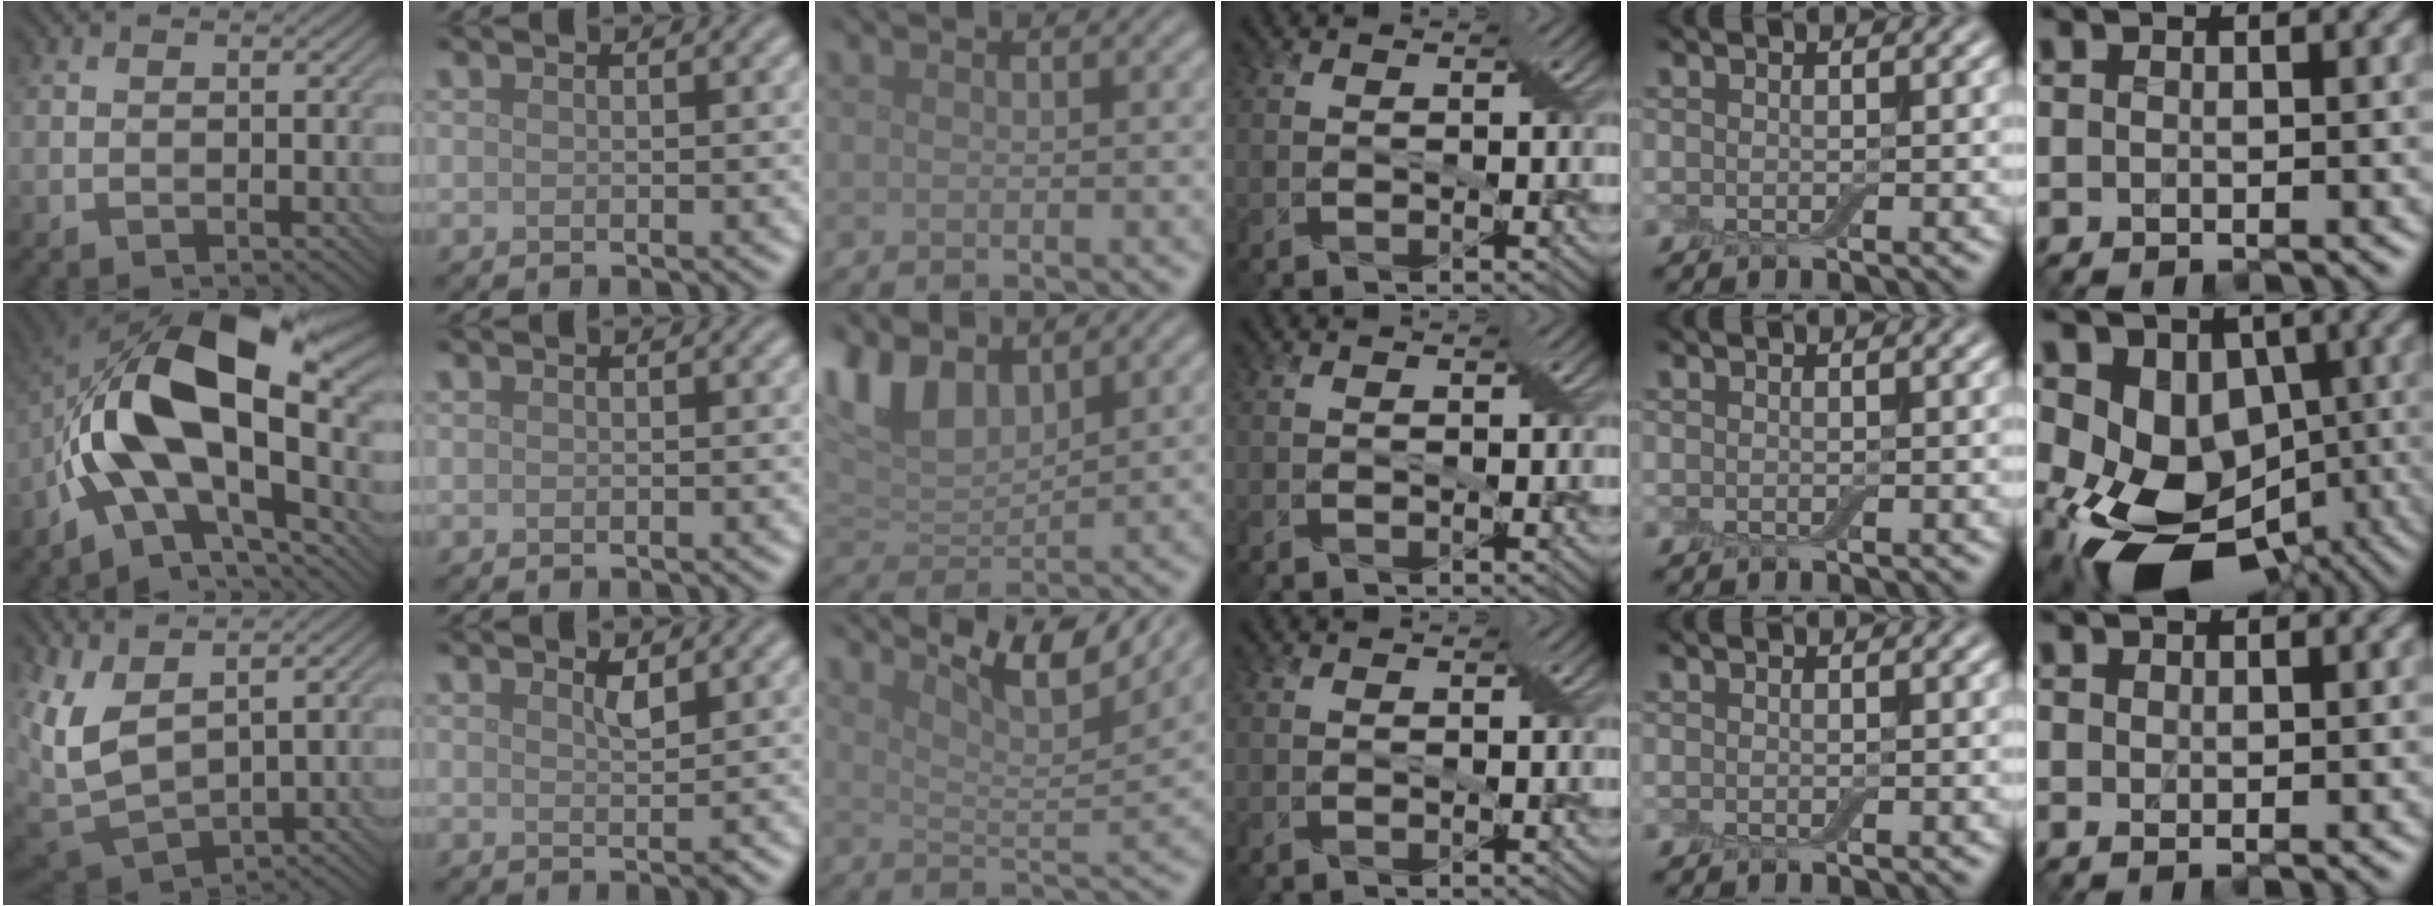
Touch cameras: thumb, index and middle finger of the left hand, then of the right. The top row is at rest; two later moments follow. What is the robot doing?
{"motion": "cut", "object": "aluminum foil"}